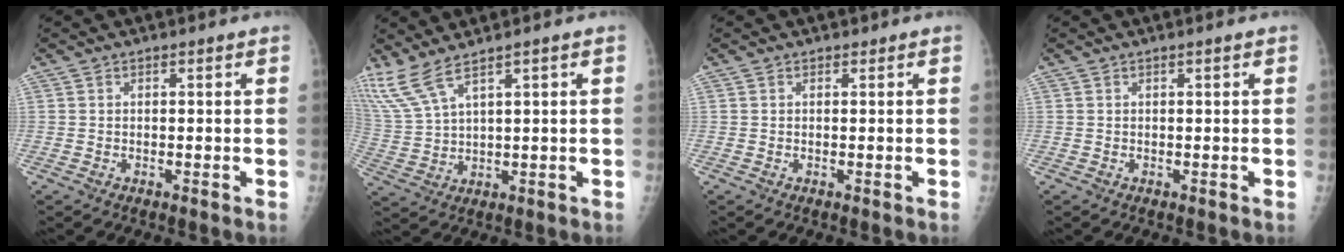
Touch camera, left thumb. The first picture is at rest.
{"total": 7.7, "force": [5.8, 1.7, 4.8], "torque": [-0.128, -0.013, 0.141]}
{"total": 0.0}
{"total": 0.0}